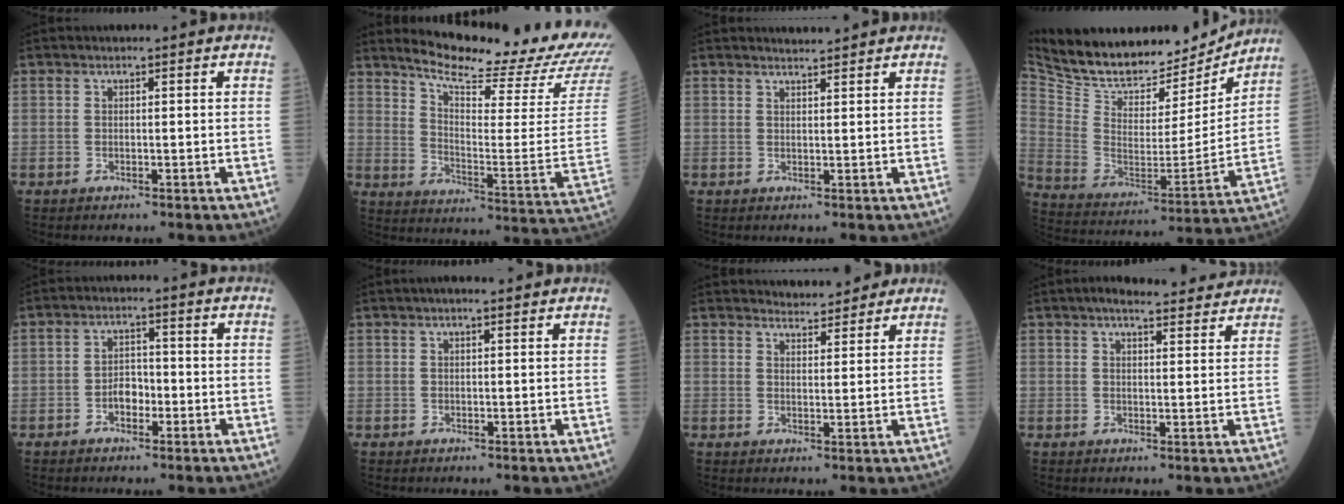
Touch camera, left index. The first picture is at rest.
{"total": 21.6, "force": [19.7, 0.6, 8.7], "torque": [-0.146, -0.098, 0.256]}
{"total": 2.0, "force": [2.0, -0.1, 0.1], "torque": [-0.005, 0.007, 0.034]}
{"total": 20.4, "force": [18.5, 6.7, 5.5], "torque": [-0.111, -0.023, 0.299]}
{"total": 3.2, "force": [-1.5, 1.9, 2.0], "torque": [-0.034, 0.004, -0.032]}
{"total": 3.0, "force": [2.4, 0.5, 1.7], "torque": [-0.021, 0.019, 0.034]}
{"total": 5.7, "force": [5.4, 1.4, 0.9], "torque": [-0.012, 0.008, 0.070]}
{"total": 8.9, "force": [7.9, 1.7, 3.8], "torque": [-0.048, 0.014, 0.094]}